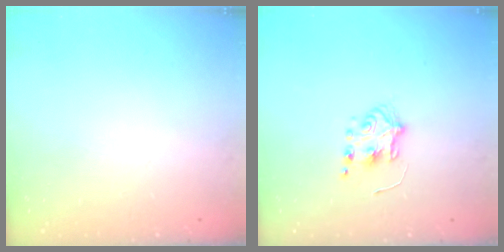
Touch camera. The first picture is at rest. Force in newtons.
{"total": 5.8, "press": 5.8, "slide": 0.6}